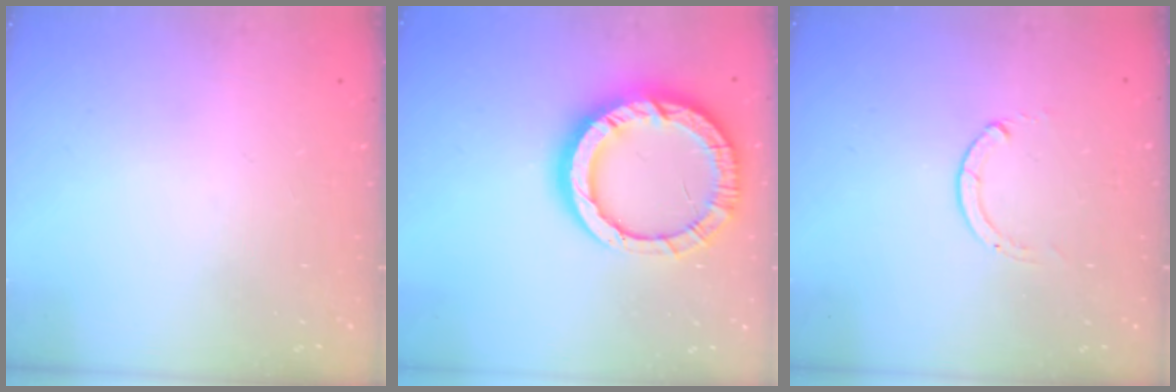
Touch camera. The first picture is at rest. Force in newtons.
{"total": 17.5, "press": 17.4, "slide": 1.5}
{"total": 0.0}